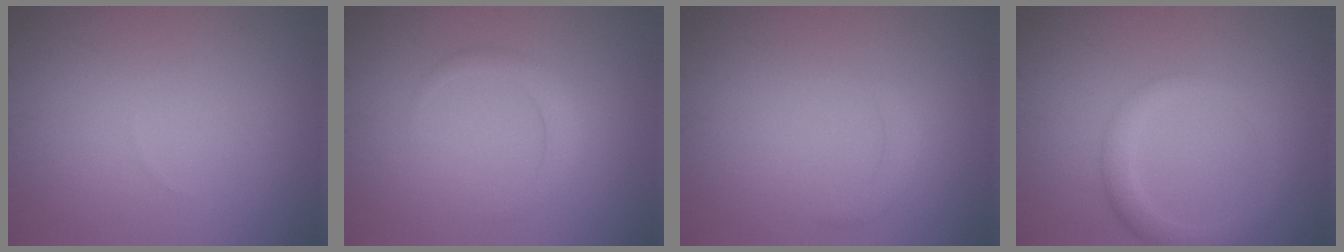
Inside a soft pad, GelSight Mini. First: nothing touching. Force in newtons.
{"total": 1.8, "press": 1.8, "slide": 0.1}
{"total": 1.3, "press": 1.3, "slide": 0.1}
{"total": 2.5, "press": 2.5, "slide": 0.2}